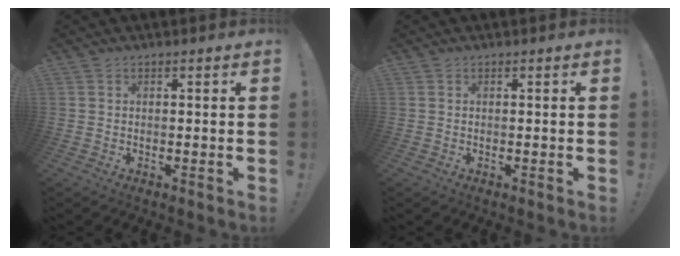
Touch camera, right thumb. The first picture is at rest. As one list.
[{"total": 0.0}]